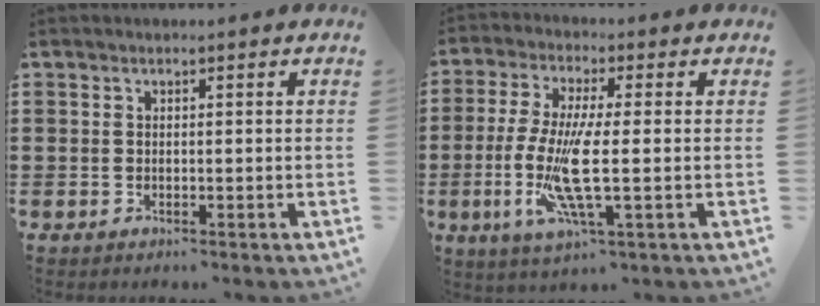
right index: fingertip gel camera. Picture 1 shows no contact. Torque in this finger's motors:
{"motor_torque": [1.21, 0.93, 0.65, 0.10]}